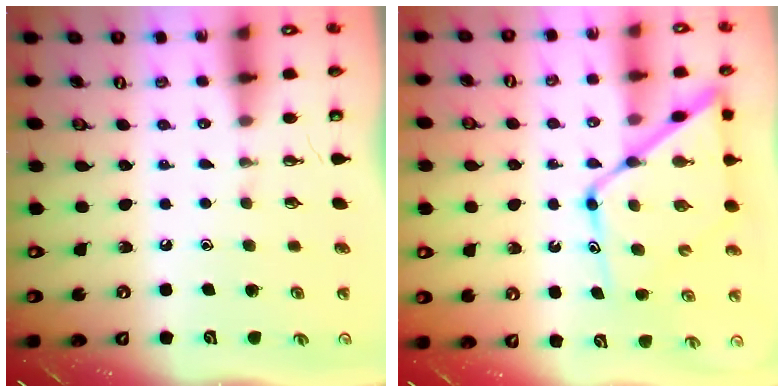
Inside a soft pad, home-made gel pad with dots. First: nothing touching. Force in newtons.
{"total": 15.0, "press": 14.9, "slide": 1.5}